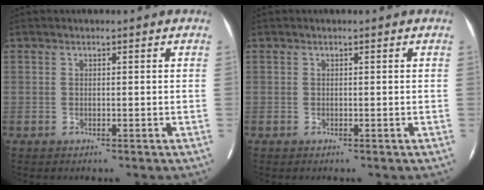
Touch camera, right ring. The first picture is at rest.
{"total": 0.0}